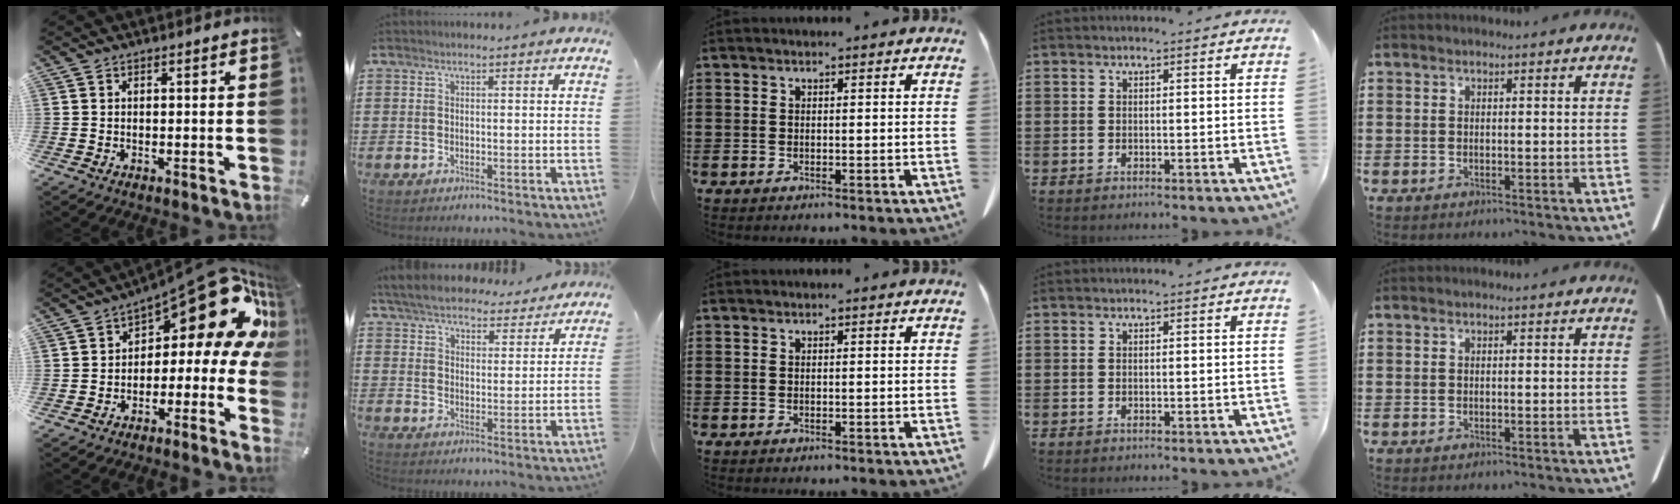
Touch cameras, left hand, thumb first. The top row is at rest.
{"thumb": {"total": 17.8, "force": [8.0, 7.7, 13.8], "torque": [-0.179, -0.059, 0.131]}, "index": {"total": 6.3, "force": [6.0, 1.1, 1.5], "torque": [-0.056, -0.023, 0.108]}}